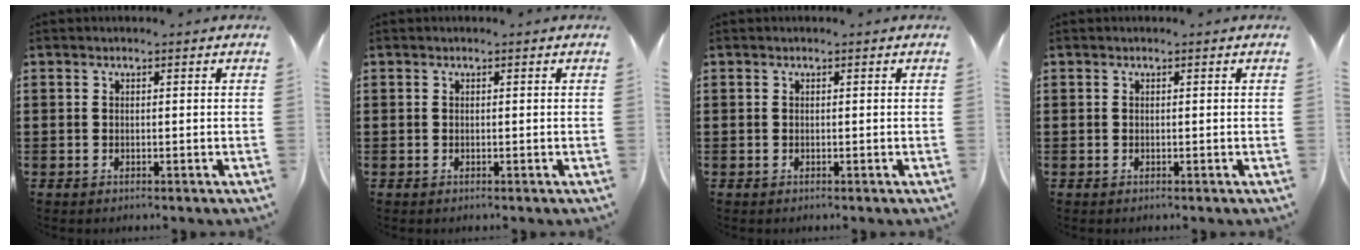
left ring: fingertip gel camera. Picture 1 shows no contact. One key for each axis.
{"total": 0.0}
{"total": 0.0}
{"total": 0.0}